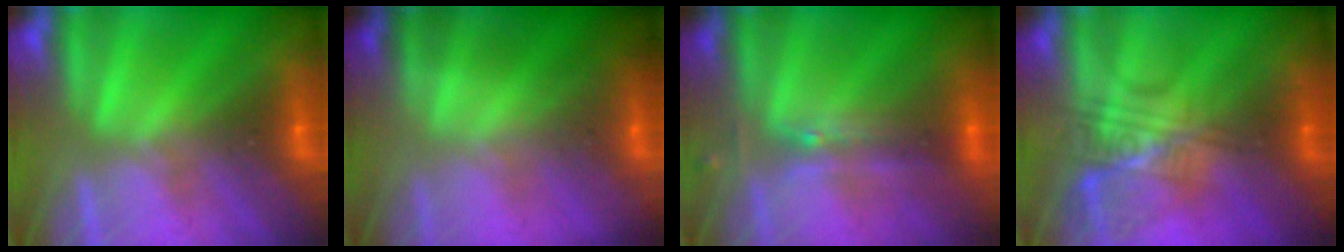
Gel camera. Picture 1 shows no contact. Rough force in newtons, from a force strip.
{"total": 1.7}
{"total": 2.4}
{"total": 2.4}